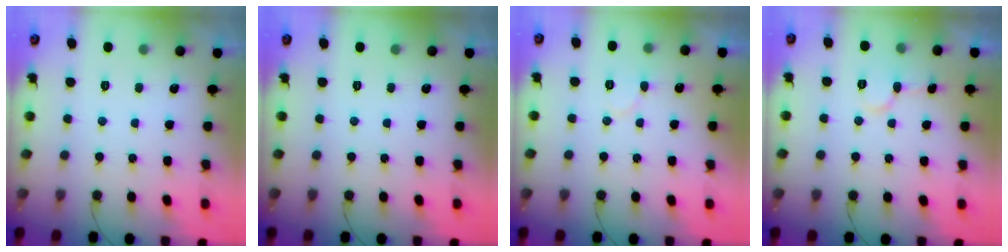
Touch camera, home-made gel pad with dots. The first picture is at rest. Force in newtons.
{"total": 0.0}
{"total": 6.7, "press": 6.7, "slide": 0.7}
{"total": 6.7, "press": 6.7, "slide": 0.7}